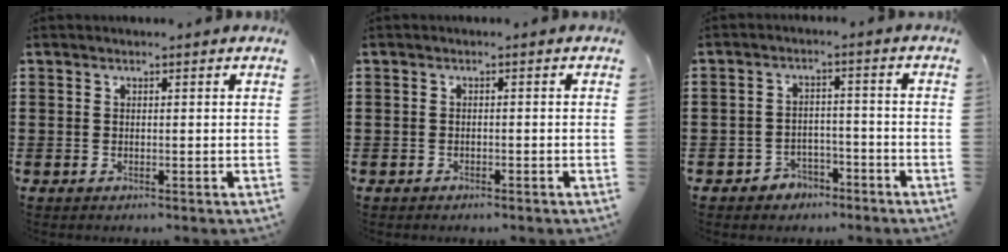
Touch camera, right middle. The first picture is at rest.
{"total": 0.7, "force": [-0.6, 0.3, 0.1], "torque": [-0.003, 0.000, -0.014]}
{"total": 3.1, "force": [-2.7, 1.4, 0.2], "torque": [-0.012, 0.005, -0.059]}